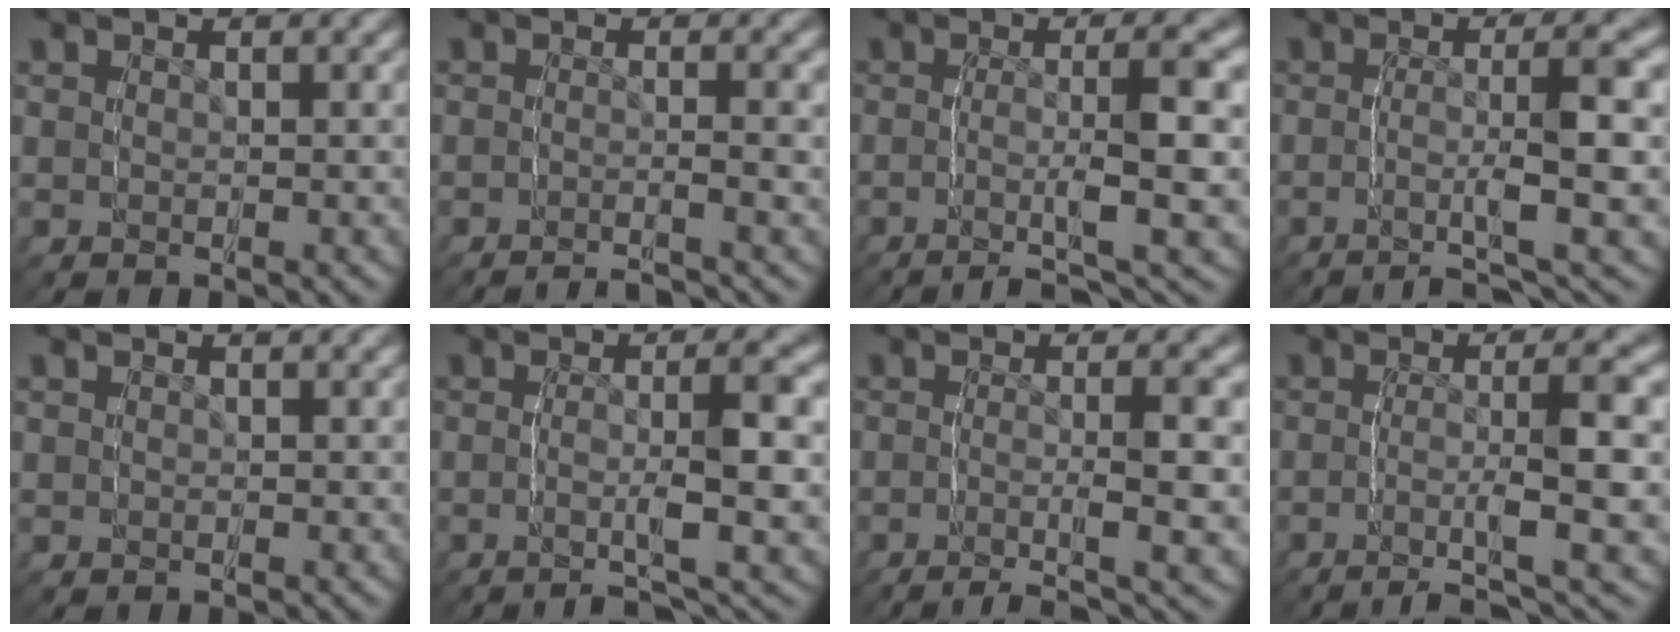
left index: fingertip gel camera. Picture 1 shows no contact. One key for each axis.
{"total": 3.8, "fx": -3.6, "fy": 0.1, "fz": 1.1, "tx": -0.024, "ty": -0.007, "tz": -0.062}
{"total": 6.0, "fx": -2.7, "fy": 0.4, "fz": 5.3, "tx": -0.083, "ty": -0.008, "tz": -0.045}
{"total": 5.7, "fx": -2.8, "fy": 0.2, "fz": 5.0, "tx": -0.079, "ty": -0.007, "tz": -0.048}
{"total": 0.0}
{"total": 4.9, "fx": -1.9, "fy": 0.2, "fz": 4.5, "tx": -0.073, "ty": -0.008, "tz": -0.036}
{"total": 6.0, "fx": -3.8, "fy": 0.6, "fz": 4.6, "tx": -0.066, "ty": -0.015, "tz": -0.056}
{"total": 6.4, "fx": -3.4, "fy": 0.5, "fz": 5.4, "tx": -0.084, "ty": -0.009, "tz": -0.054}